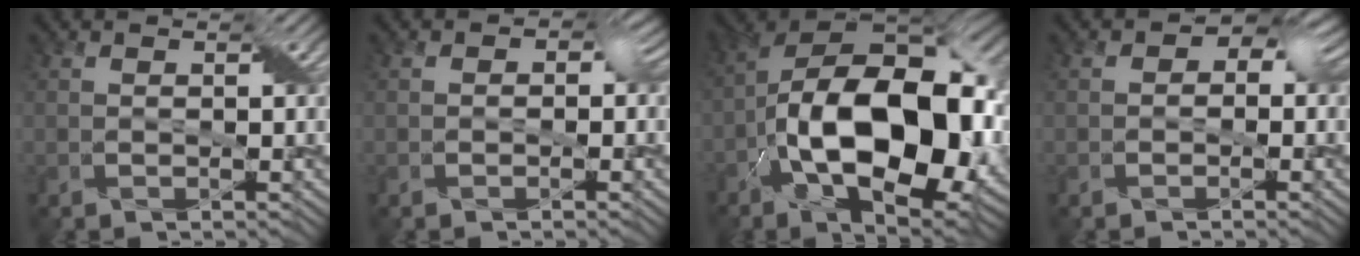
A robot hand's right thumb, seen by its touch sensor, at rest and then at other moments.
{"total": 3.0, "force": [-0.3, 2.3, 1.8], "torque": [-0.019, -0.005, -0.006]}
{"total": 20.3, "force": [-3.7, 10.5, 16.9], "torque": [-0.299, -0.015, -0.062]}
{"total": 3.9, "force": [0.0, 3.0, 2.5], "torque": [-0.023, 0.000, -0.006]}